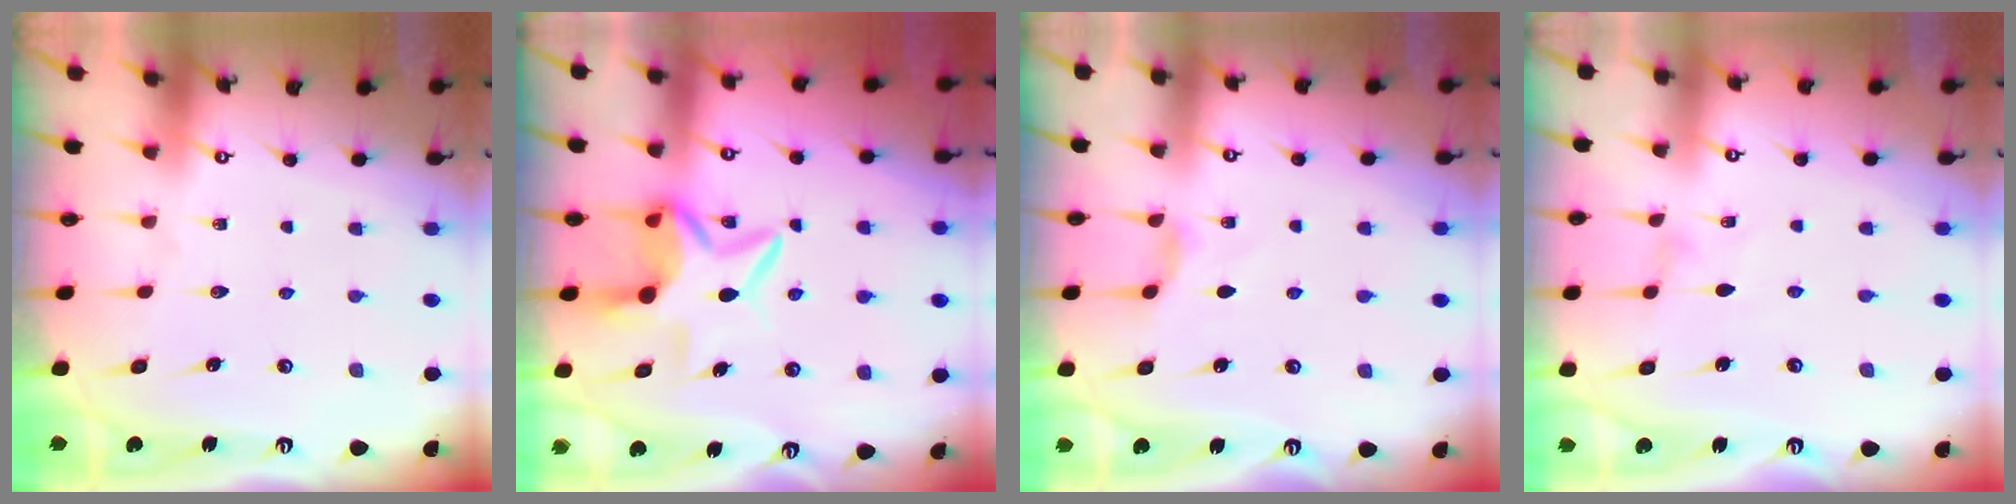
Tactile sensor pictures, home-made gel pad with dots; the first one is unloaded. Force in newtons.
{"total": 7.4, "press": 7.3, "slide": 0.7}
{"total": 3.1, "press": 3.0, "slide": 0.6}
{"total": 0.0}